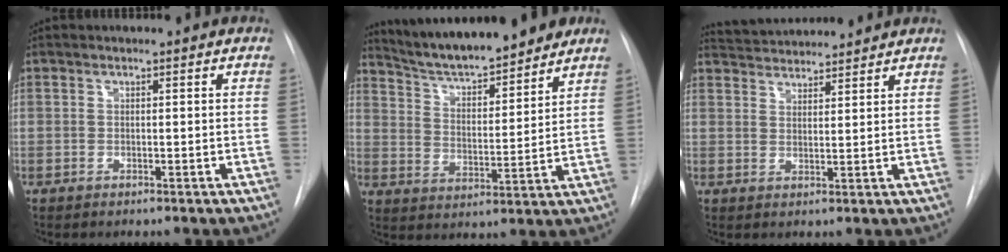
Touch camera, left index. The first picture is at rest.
{"total": 15.6, "force": [13.9, 2.4, 6.7], "torque": [-0.107, 0.003, 0.224]}
{"total": 8.7, "force": [8.5, 1.0, 1.7], "torque": [-0.035, 0.026, 0.130]}